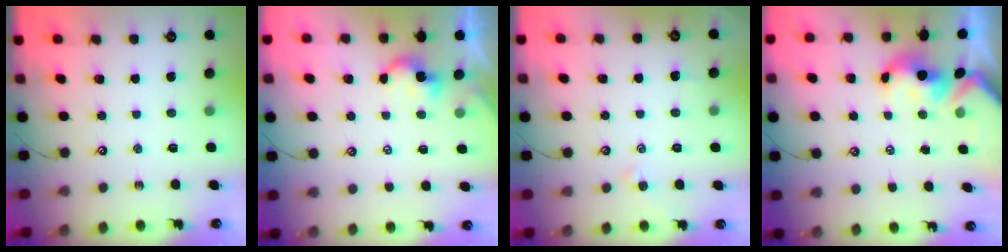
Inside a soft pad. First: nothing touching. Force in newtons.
{"total": 2.9, "press": 2.9, "slide": 0.2}
{"total": 0.0}
{"total": 2.1, "press": 1.9, "slide": 0.7}